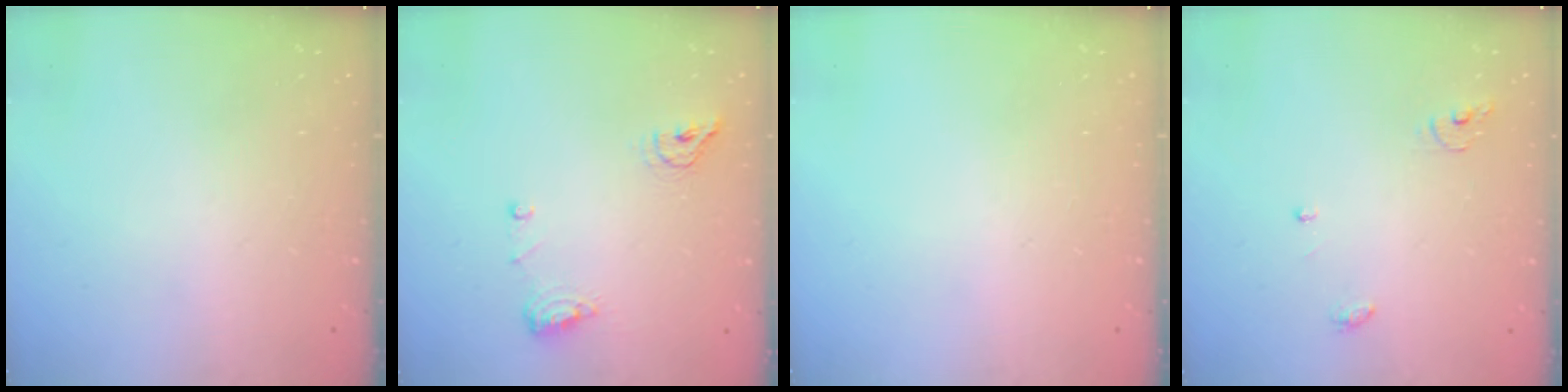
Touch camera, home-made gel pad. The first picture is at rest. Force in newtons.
{"total": 8.2, "press": 8.1, "slide": 1.5}
{"total": 0.0}
{"total": 3.9, "press": 3.9, "slide": 0.2}